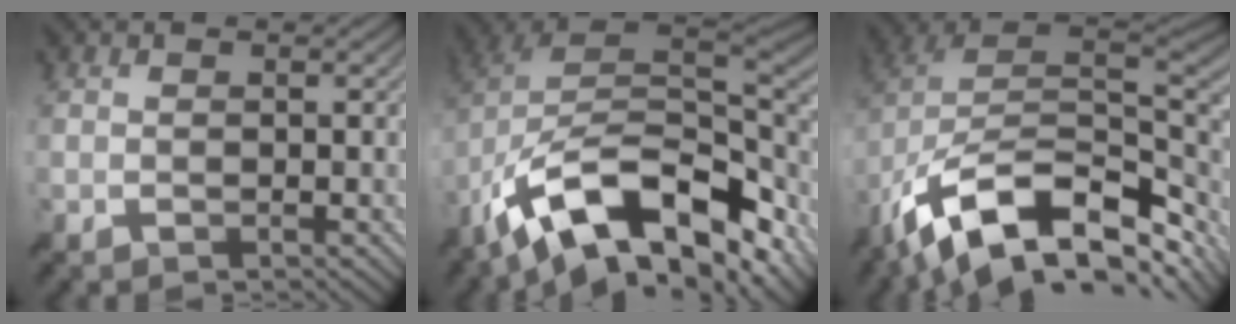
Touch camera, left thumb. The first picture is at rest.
{"total": 16.0, "force": [-6.7, 7.6, 12.3], "torque": [-0.242, 0.000, -0.122]}
{"total": 16.2, "force": [-6.4, 8.9, 11.9], "torque": [-0.245, -0.019, -0.101]}